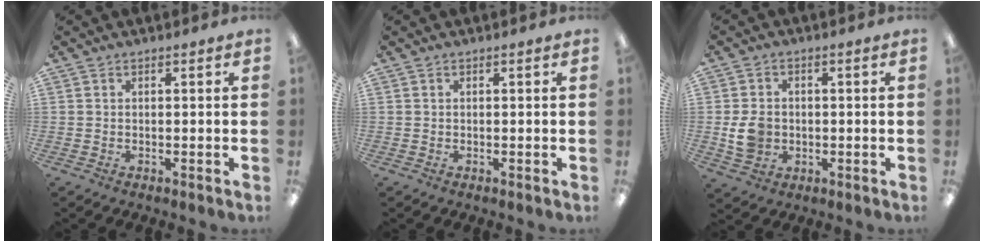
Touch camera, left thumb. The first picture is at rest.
{"total": 0.0}
{"total": 6.3, "force": [-0.7, 5.1, 3.6], "torque": [-0.061, 0.002, -0.012]}